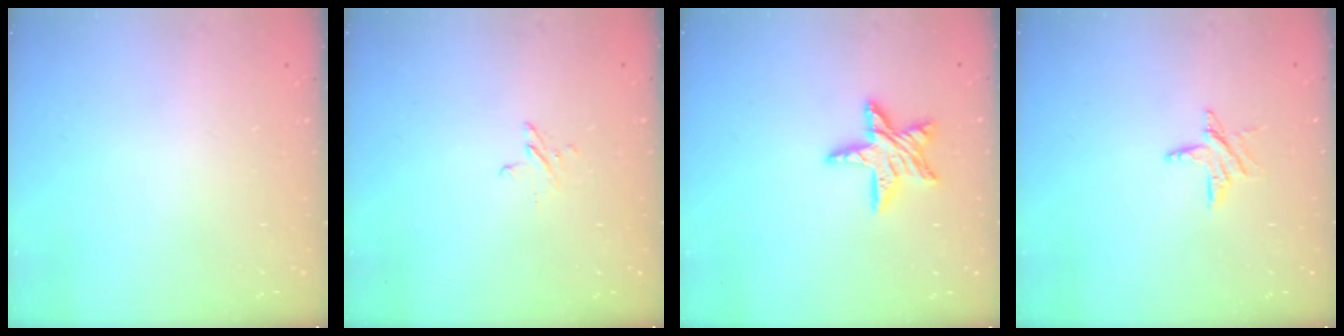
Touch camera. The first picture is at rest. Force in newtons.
{"total": 2.7, "press": 2.7, "slide": 0.2}
{"total": 11.8, "press": 11.8, "slide": 1.0}
{"total": 5.8, "press": 5.8, "slide": 0.5}